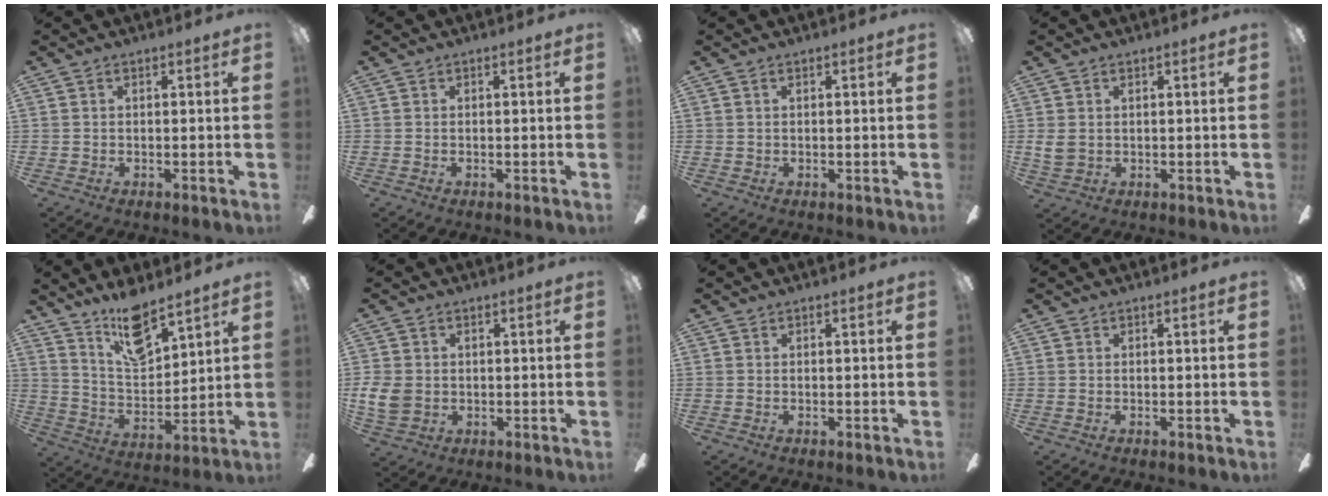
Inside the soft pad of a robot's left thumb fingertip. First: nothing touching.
{"total": 0.0}
{"total": 0.6, "force": [0.3, 0.4, 0.3], "torque": [-0.006, 0.003, 0.006]}
{"total": 3.1, "force": [1.0, 2.4, 1.8], "torque": [-0.042, 0.001, 0.018]}
{"total": 13.6, "force": [10.7, 4.7, 6.8], "torque": [-0.124, -0.059, 0.191]}
{"total": 6.1, "force": [-0.1, 5.1, 3.4], "torque": [-0.088, 0.009, 0.000]}
{"total": 0.0}
{"total": 0.0}